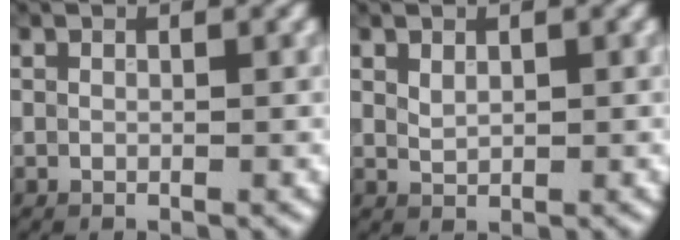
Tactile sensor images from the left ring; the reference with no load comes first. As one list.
[{"total": 1.1, "force": [0.6, 0.6, 0.7], "torque": [-0.014, 0.000, 0.016]}]